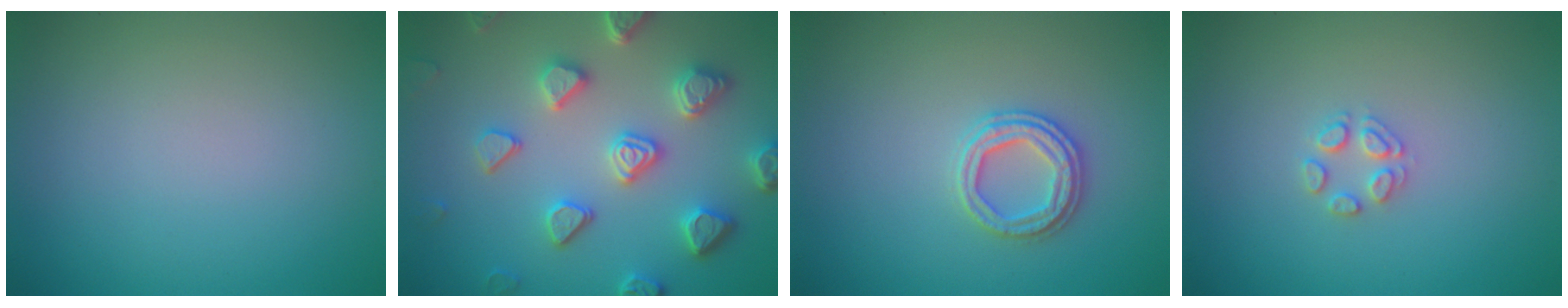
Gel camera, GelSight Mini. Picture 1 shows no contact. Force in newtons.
{"total": 5.5, "press": 4.9, "slide": 2.5}
{"total": 2.6, "press": 2.5, "slide": 0.3}
{"total": 1.7, "press": 1.6, "slide": 0.2}